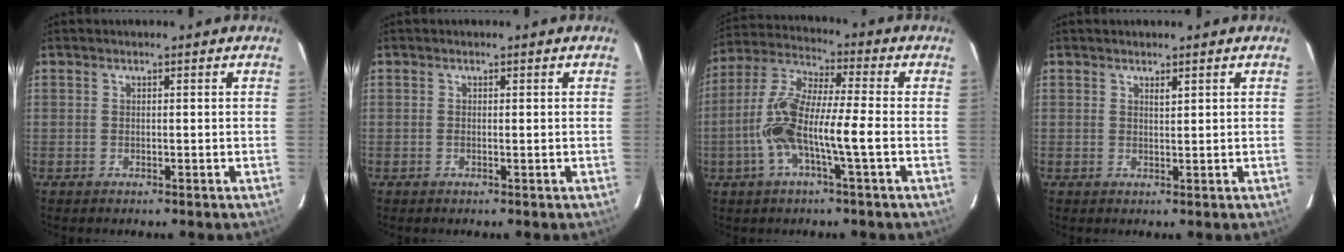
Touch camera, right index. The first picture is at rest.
{"total": 0.0}
{"total": 11.9, "force": [-2.9, 1.3, 11.5], "torque": [-0.244, 0.014, -0.062]}
{"total": 0.8, "force": [0.6, 0.1, 0.6], "torque": [-0.013, -0.002, 0.012]}